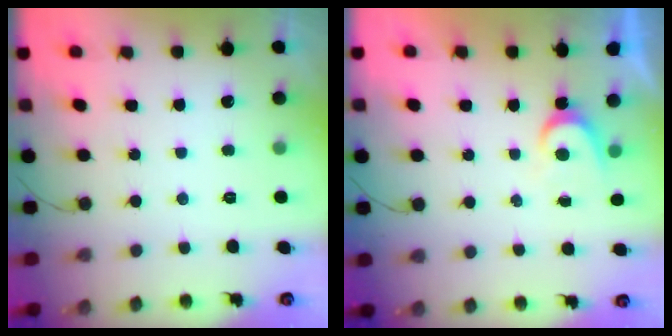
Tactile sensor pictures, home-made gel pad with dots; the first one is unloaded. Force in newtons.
{"total": 3.7, "press": 3.7, "slide": 0.3}